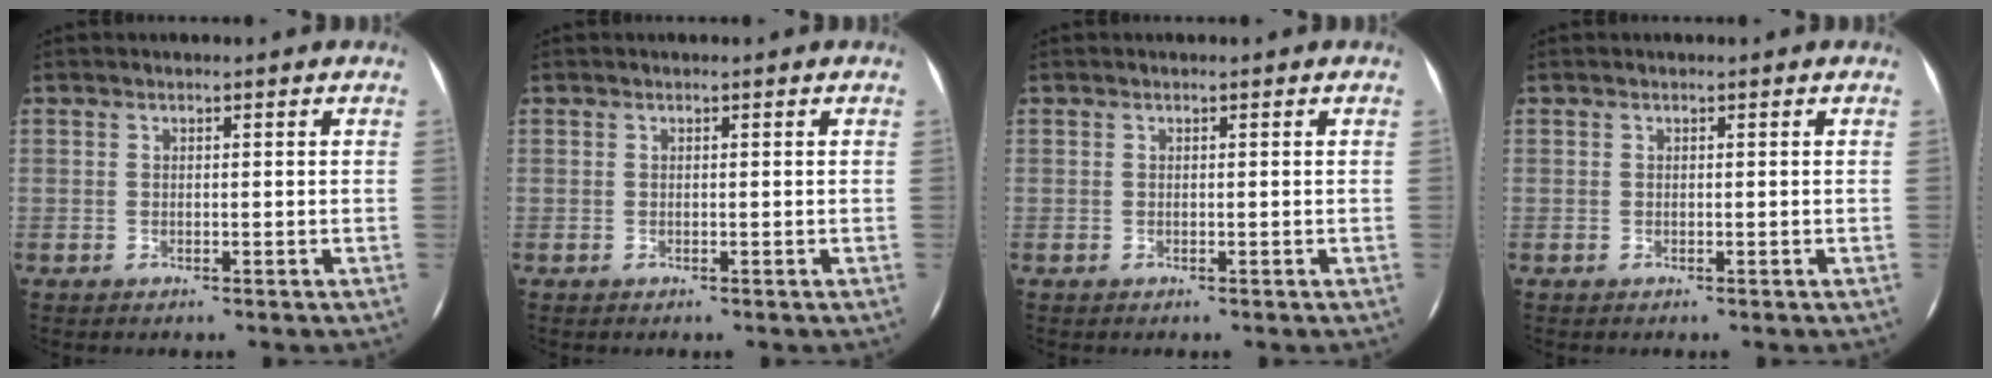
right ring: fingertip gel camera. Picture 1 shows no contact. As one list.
[{"total": 0.0}, {"total": 0.0}, {"total": 0.0}]